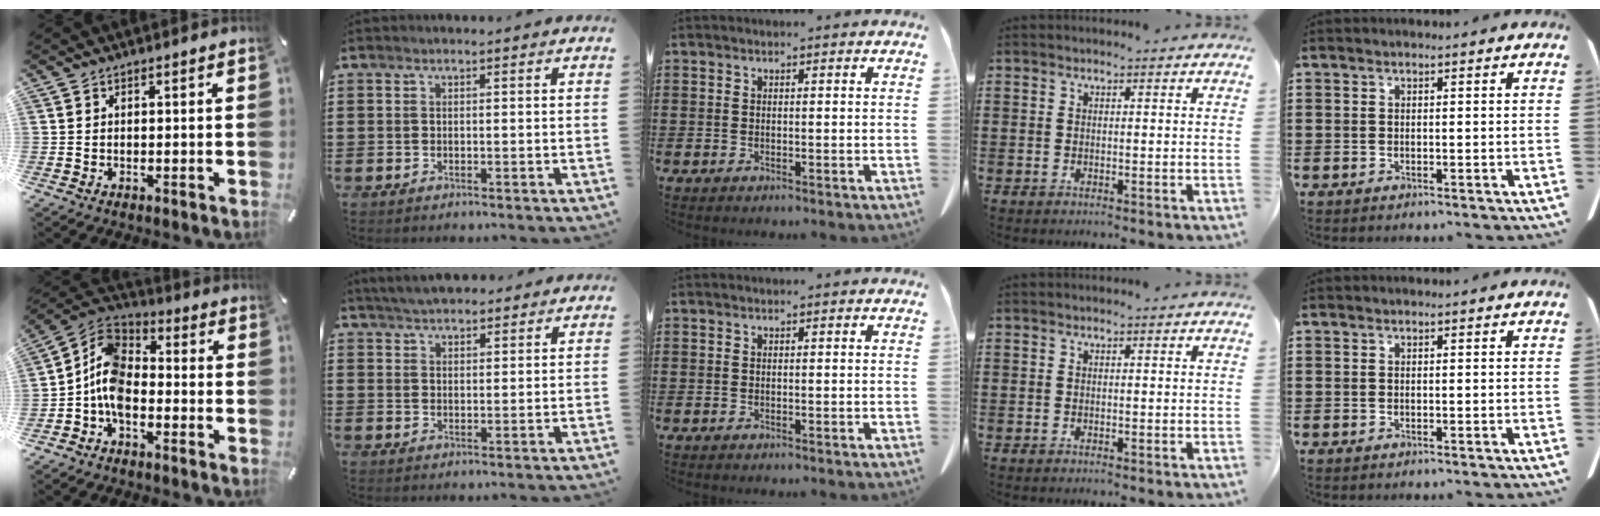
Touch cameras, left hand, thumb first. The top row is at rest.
{"thumb": {"total": 10.4, "force": [-4.6, 6.6, 6.6], "torque": [-0.153, 0.010, -0.094]}, "index": {"total": 4.5, "force": [4.2, 0.9, 1.1], "torque": [-0.033, -0.005, 0.080]}}